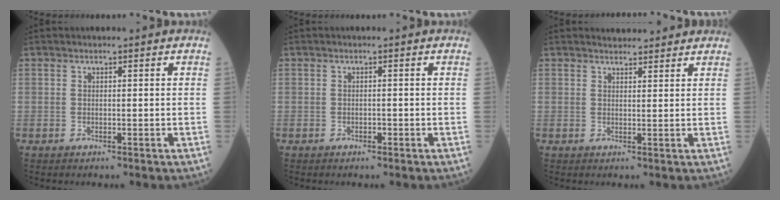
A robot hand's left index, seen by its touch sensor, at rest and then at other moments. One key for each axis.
{"total": 0.5, "fx": -0.3, "fy": 0.3, "fz": 0.3, "tx": -0.006, "ty": 0.001, "tz": -0.004}
{"total": 4.5, "fx": 4.3, "fy": 1.1, "fz": 1.0, "tx": -0.016, "ty": 0.016, "tz": 0.056}